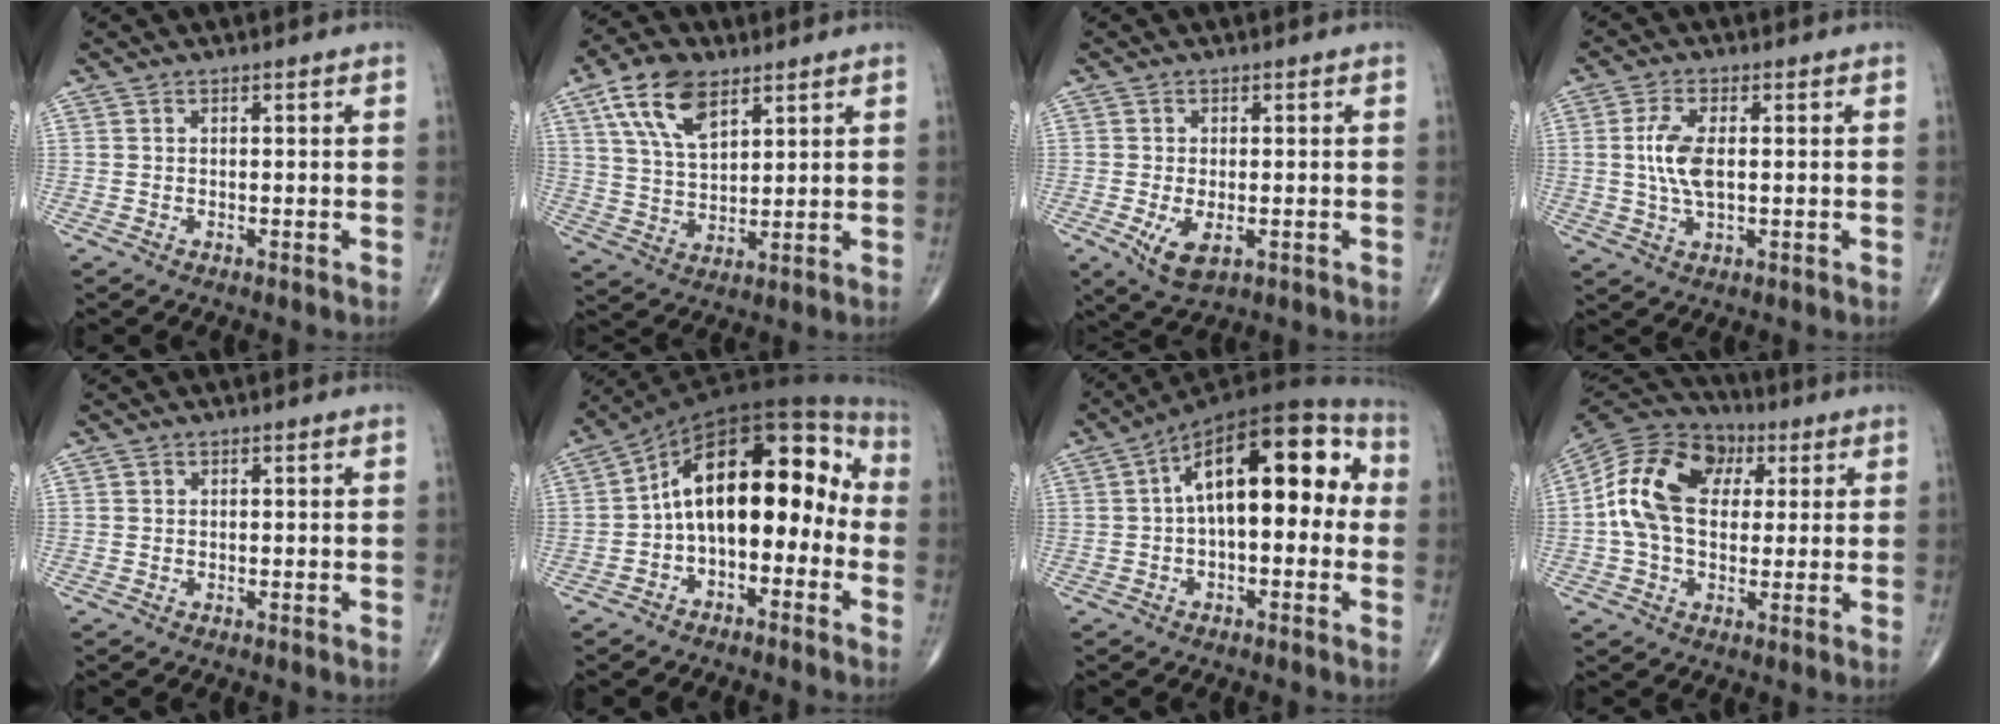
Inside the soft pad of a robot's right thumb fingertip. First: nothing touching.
{"total": 11.7, "force": [6.1, 6.1, 7.9], "torque": [-0.133, -0.018, 0.117]}
{"total": 5.0, "force": [-1.5, 2.5, 4.1], "torque": [-0.078, -0.011, -0.019]}
{"total": 6.9, "force": [0.6, 2.9, 6.2], "torque": [-0.133, -0.004, 0.010]}
{"total": 0.0}
{"total": 17.5, "force": [-1.6, 10.0, 14.2], "torque": [-0.187, 0.070, -0.036]}
{"total": 19.4, "force": [2.5, 9.1, 17.0], "torque": [-0.236, 0.046, 0.024]}
{"total": 16.2, "force": [2.8, 11.2, 11.4], "torque": [-0.202, 0.023, 0.041]}